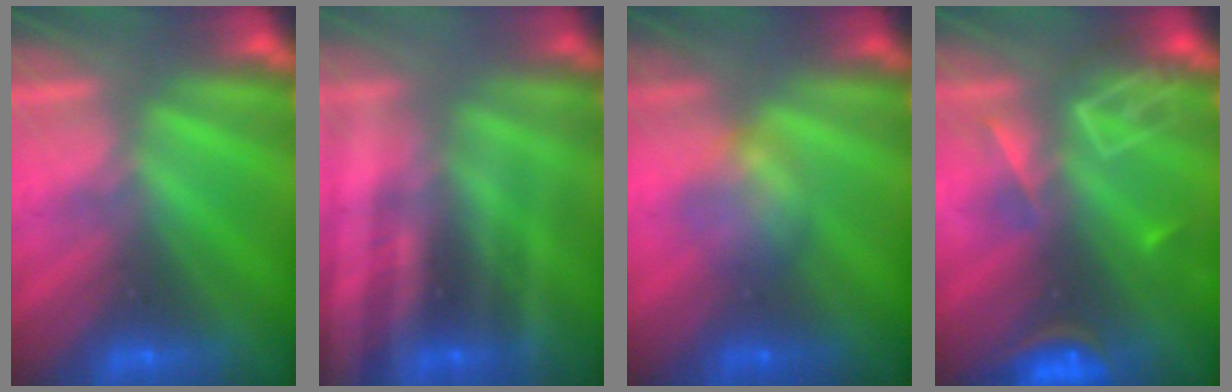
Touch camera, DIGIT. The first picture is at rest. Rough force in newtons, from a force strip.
{"total": 3.1}
{"total": 2.4}
{"total": 8.6}